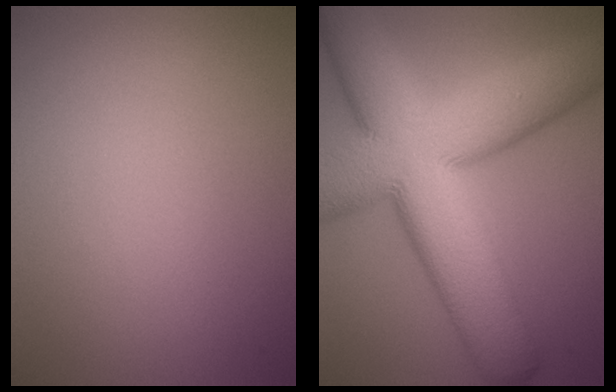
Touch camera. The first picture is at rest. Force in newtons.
{"total": 15.2, "press": 15.2, "slide": 0.9}